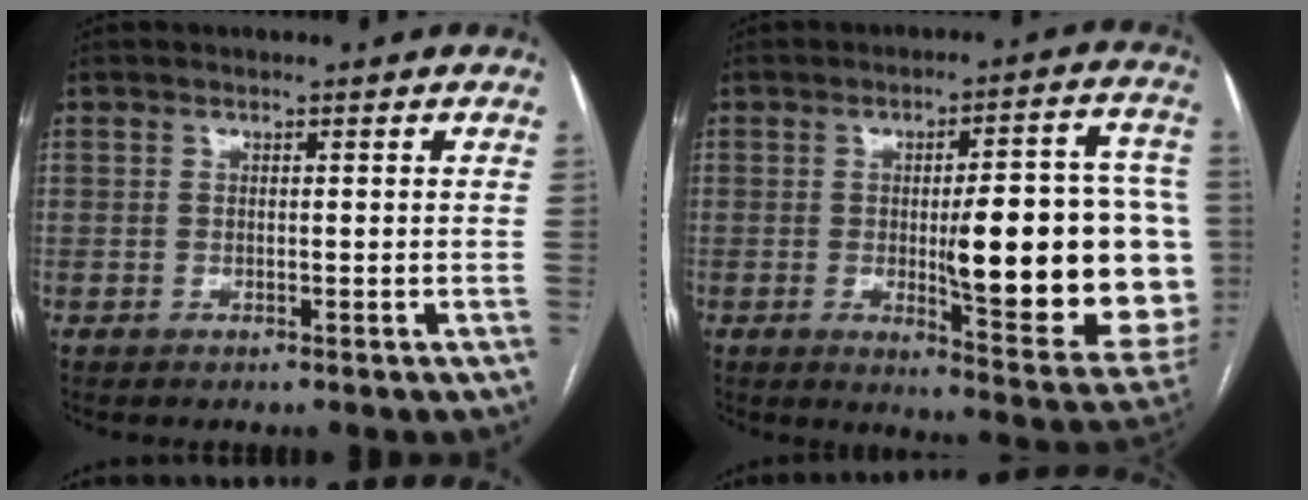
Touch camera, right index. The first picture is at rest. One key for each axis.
{"total": 23.6, "fx": -1.9, "fy": 4.7, "fz": 23.0, "tx": -0.214, "ty": 0.017, "tz": -0.008}